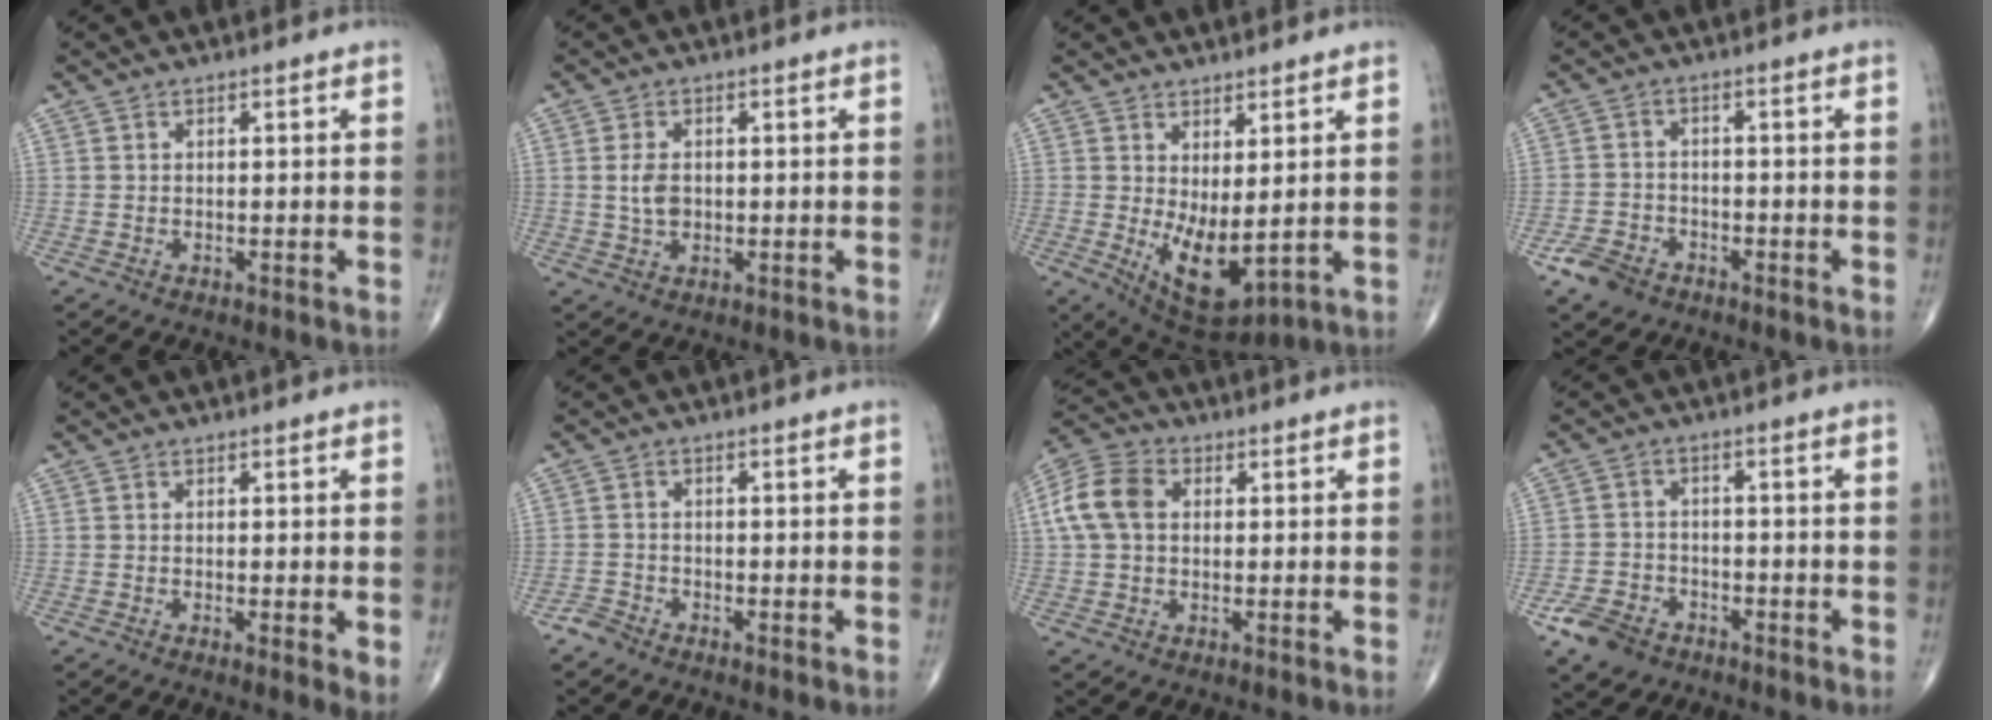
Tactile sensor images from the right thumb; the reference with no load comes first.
{"total": 3.8, "force": [0.2, 2.6, 2.8], "torque": [-0.050, -0.001, 0.005]}
{"total": 9.8, "force": [0.1, 4.3, 8.8], "torque": [-0.134, -0.022, 0.024]}
{"total": 5.4, "force": [-3.4, 3.6, 2.1], "torque": [-0.033, 0.014, -0.062]}
{"total": 3.1, "force": [0.0, 0.7, 3.0], "torque": [-0.048, -0.012, -0.006]}
{"total": 1.6, "force": [-1.5, 0.6, 0.1], "torque": [0.002, -0.003, -0.036]}
{"total": 9.2, "force": [1.4, 6.6, 6.3], "torque": [-0.130, 0.025, 0.020]}
{"total": 6.7, "force": [-4.1, 4.6, 2.6], "torque": [-0.041, 0.018, -0.074]}